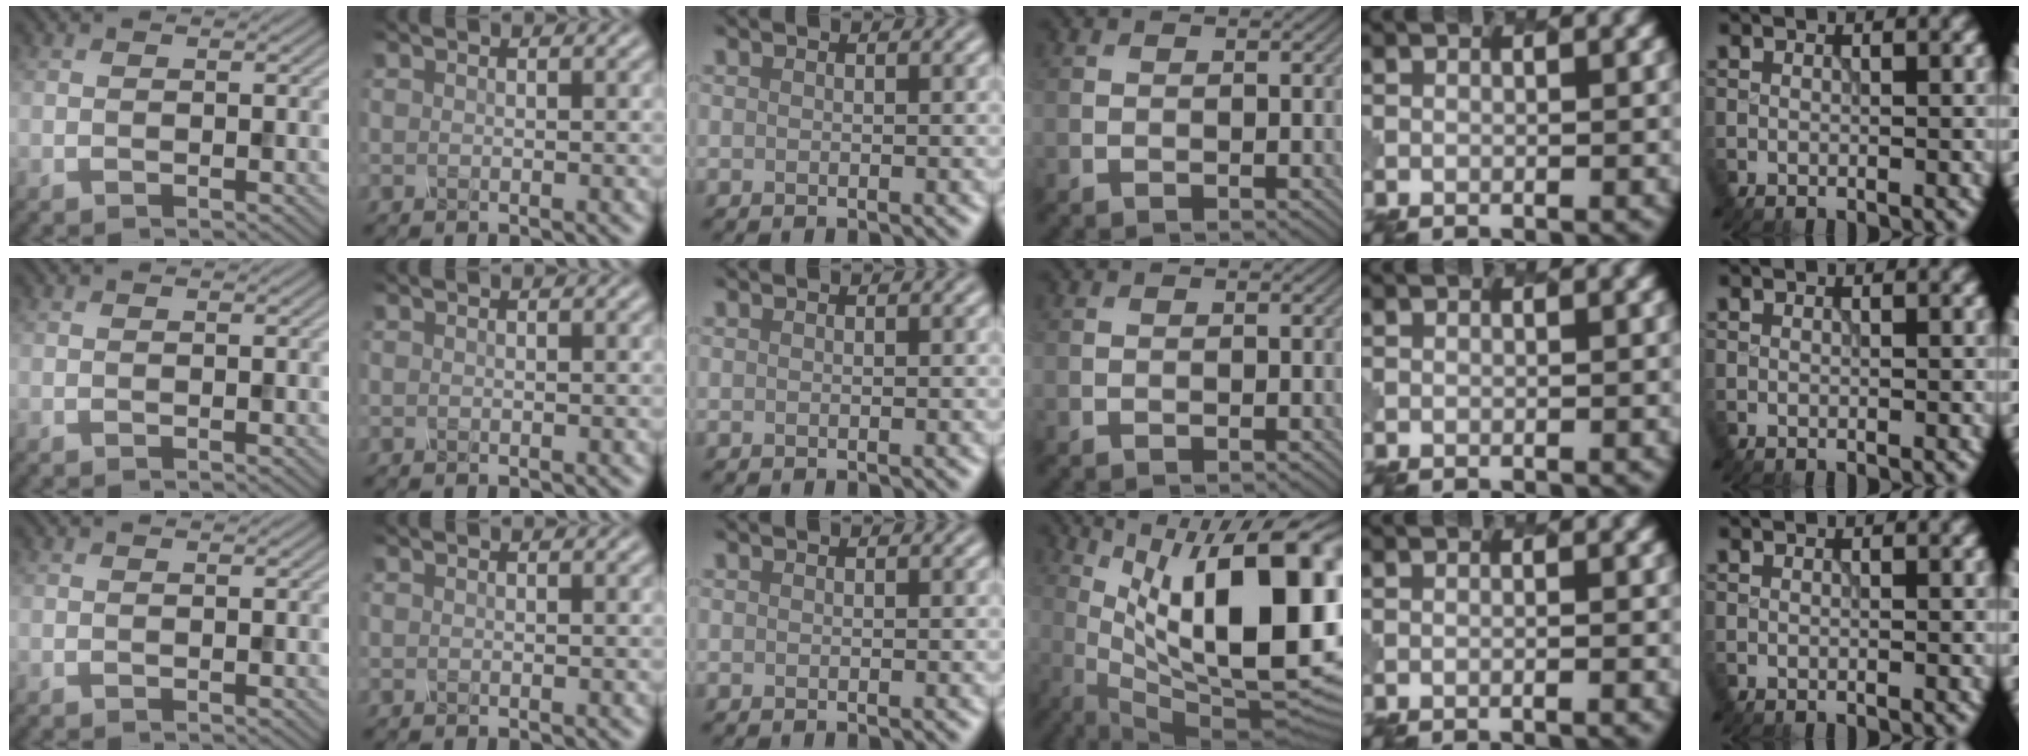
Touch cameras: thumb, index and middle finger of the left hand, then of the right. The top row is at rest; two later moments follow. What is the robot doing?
{"motion": "shake", "object": "salt shaker"}